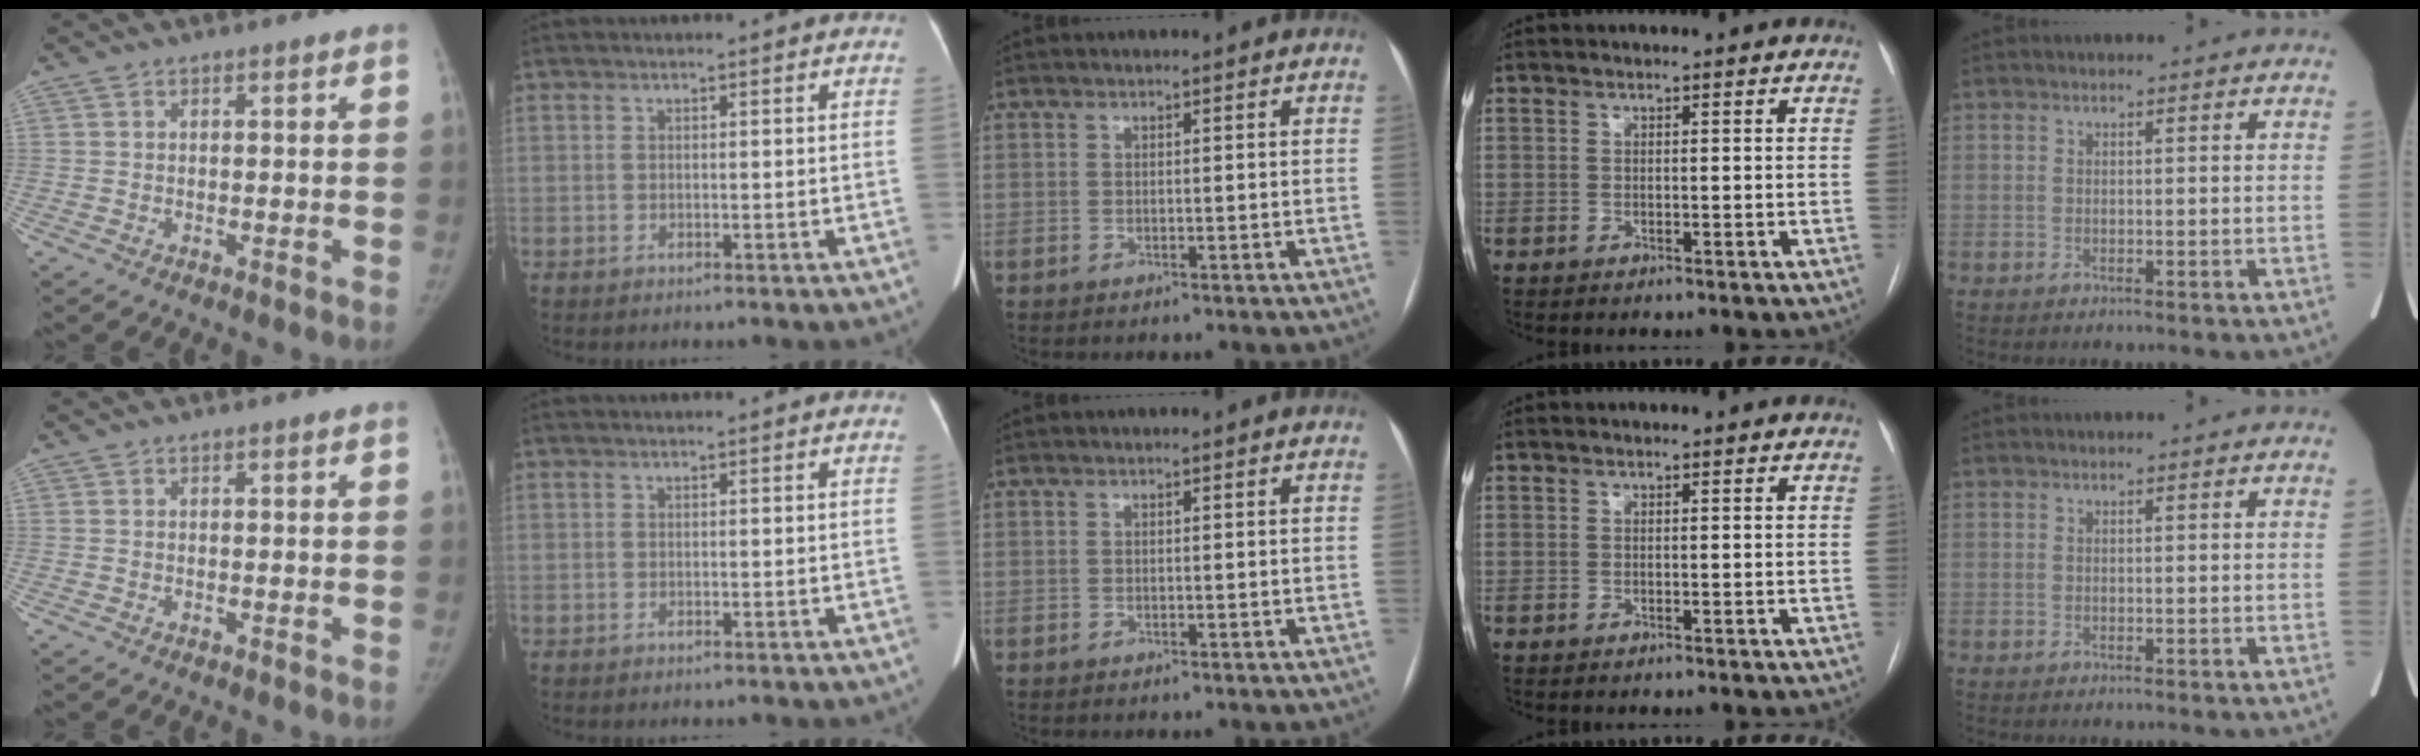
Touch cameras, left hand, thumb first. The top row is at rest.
{}